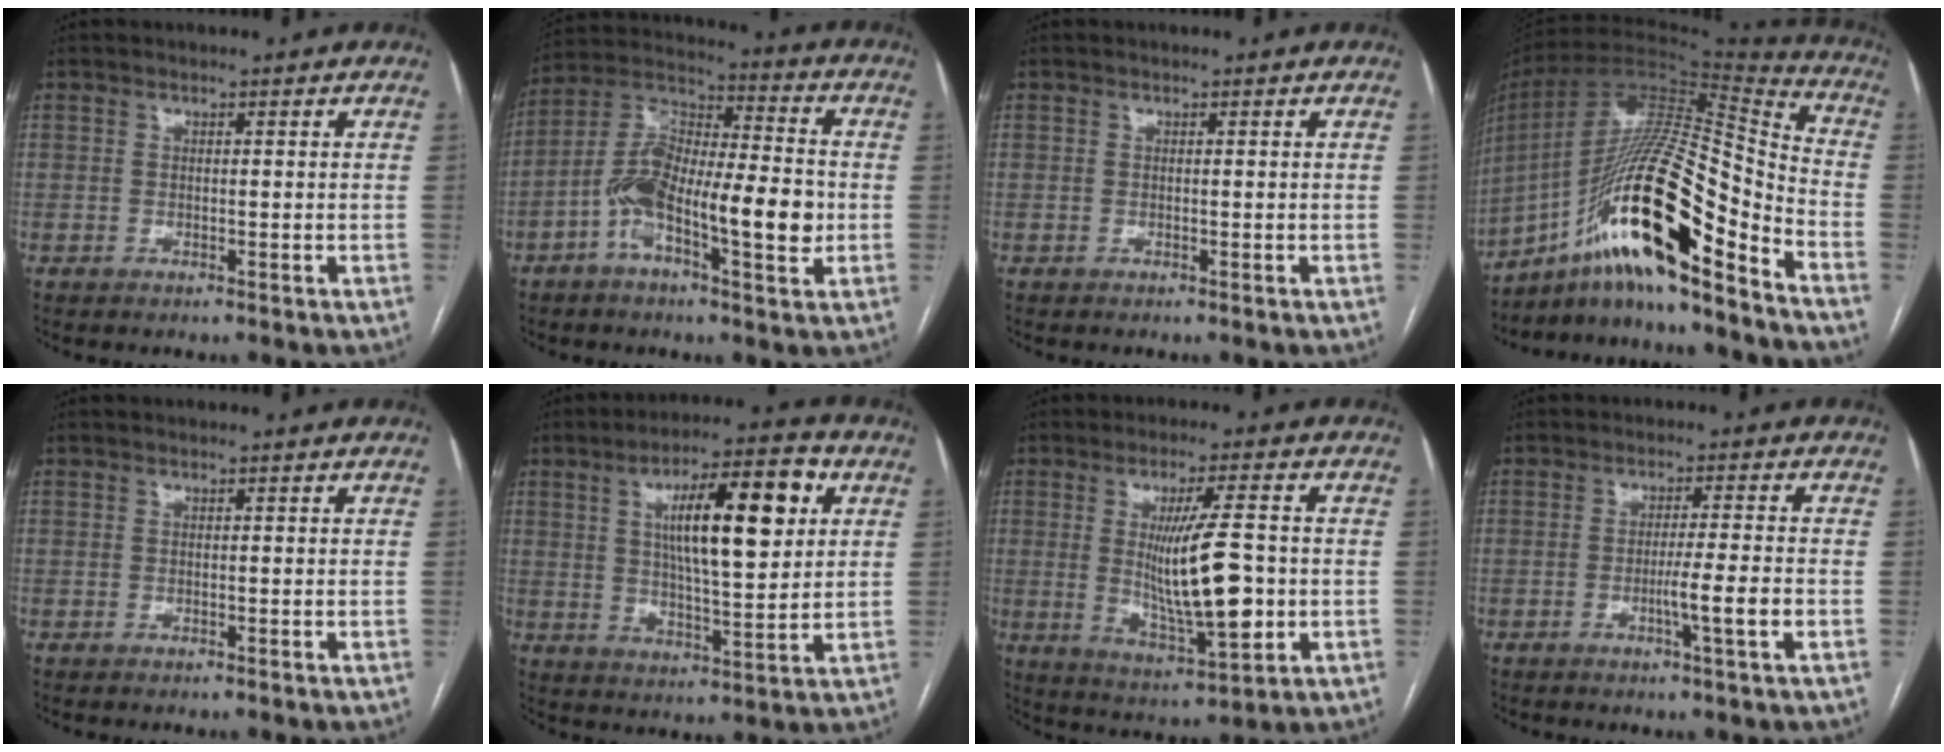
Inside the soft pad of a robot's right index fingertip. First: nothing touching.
{"total": 15.5, "force": [-3.8, 4.4, 14.4], "torque": [-0.266, 0.022, -0.071]}
{"total": 0.0}
{"total": 24.0, "force": [-13.6, 3.6, 19.5], "torque": [-0.355, -0.002, -0.235]}
{"total": 0.0}
{"total": 15.3, "force": [4.6, 3.5, 14.2], "torque": [-0.231, 0.015, 0.073]}
{"total": 13.0, "force": [-0.4, 2.0, 12.9], "torque": [-0.224, -0.017, 0.002]}
{"total": 5.0, "force": [-1.6, -0.7, 4.7], "torque": [-0.074, -0.007, -0.026]}